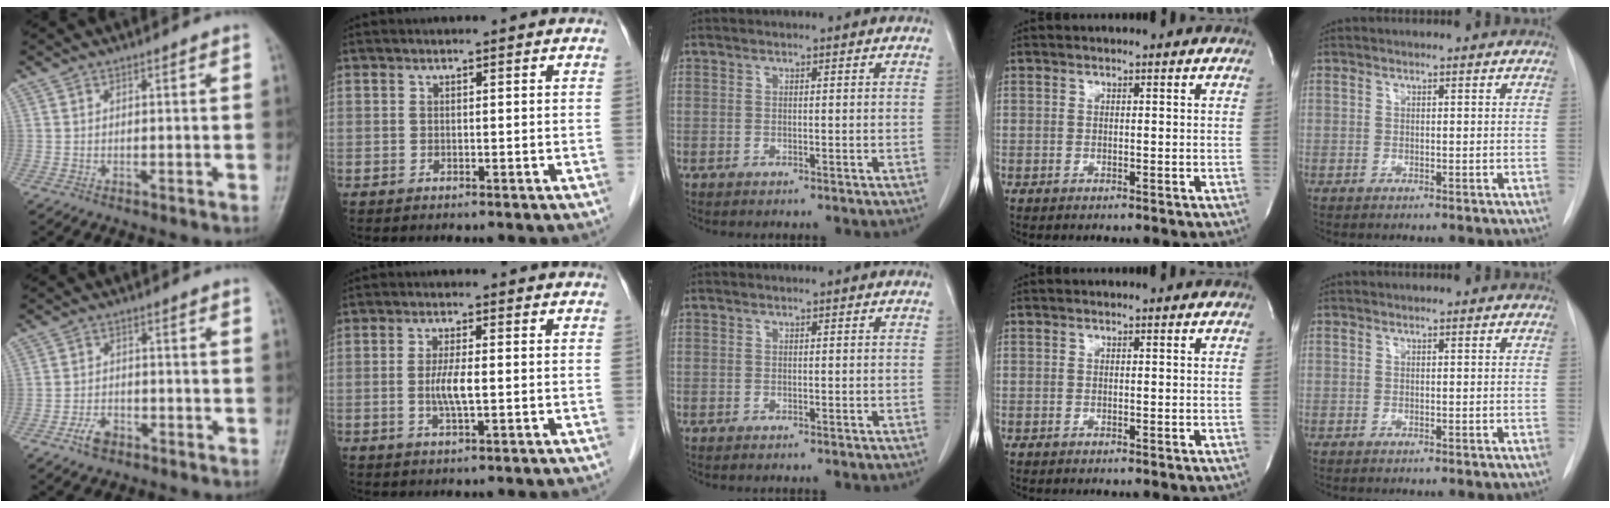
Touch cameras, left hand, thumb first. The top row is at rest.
{"thumb": {"total": 3.9, "force": [-2.4, 2.3, 2.0], "torque": [-0.033, 0.015, -0.042]}, "index": {"total": 3.8, "force": [-0.4, 0.4, 3.8], "torque": [-0.076, -0.004, -0.008]}}